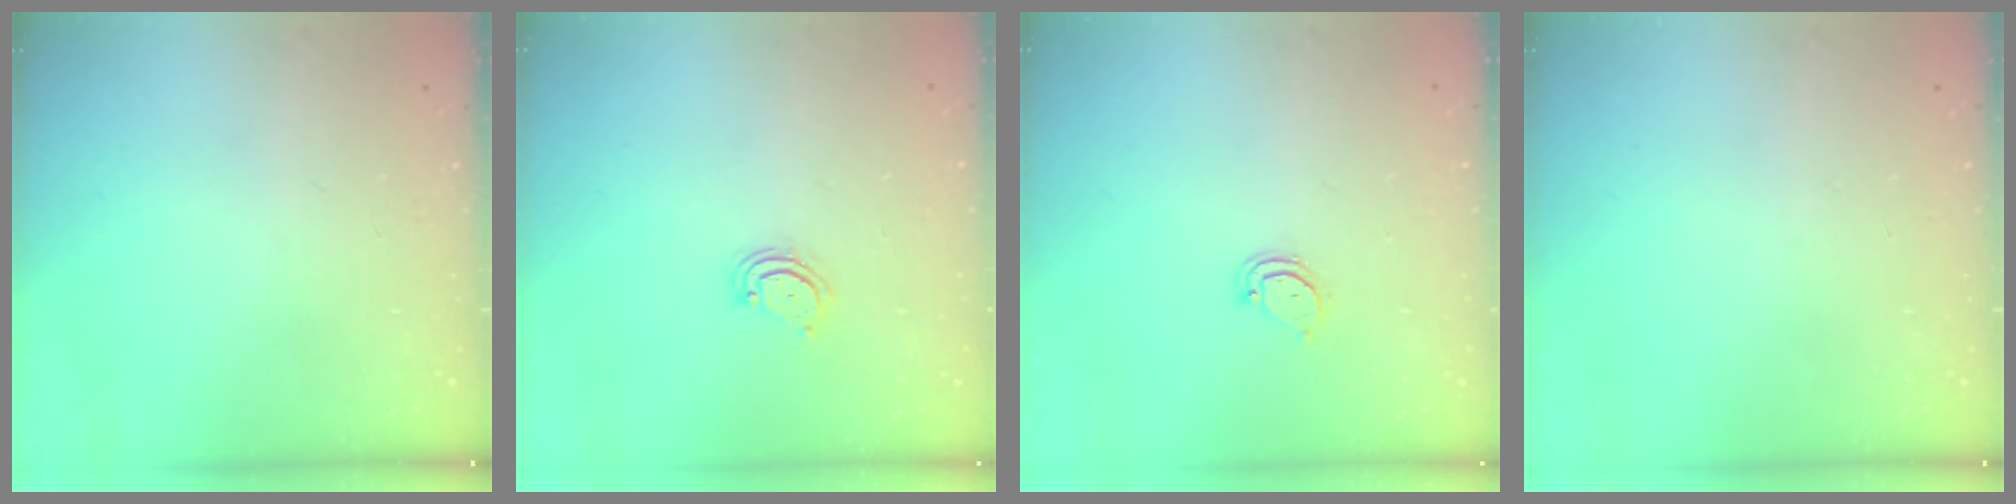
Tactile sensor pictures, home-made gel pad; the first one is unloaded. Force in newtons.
{"total": 3.8, "press": 3.8, "slide": 0.5}
{"total": 3.4, "press": 3.4, "slide": 0.6}
{"total": 0.0}